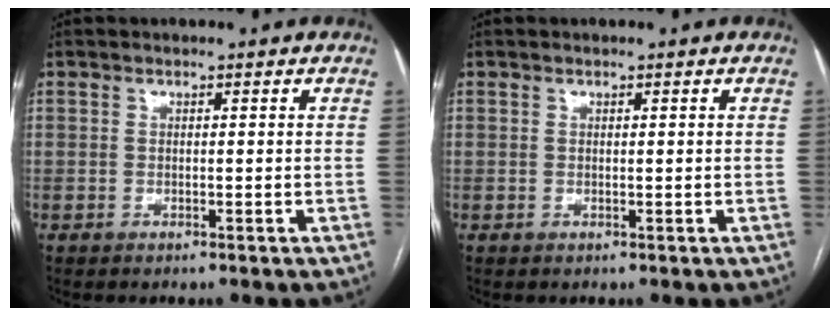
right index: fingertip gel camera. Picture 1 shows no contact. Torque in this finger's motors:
{"motor_torque": [-0.04, -0.06, 0.04, 0.01]}